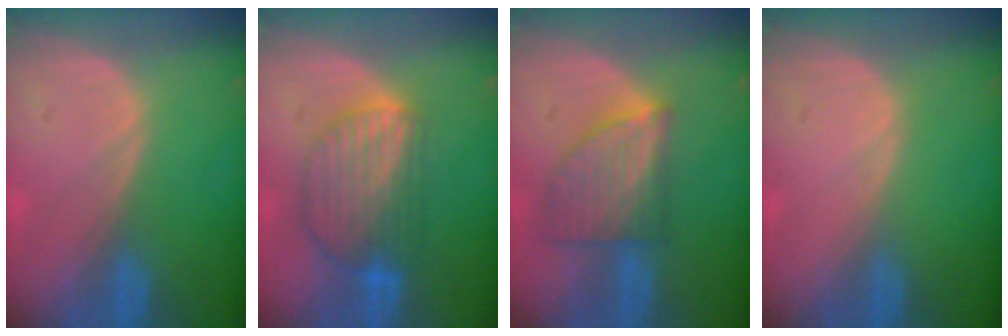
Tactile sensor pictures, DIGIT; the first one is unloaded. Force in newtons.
{"total": 8.5, "press": 7.6, "slide": 3.9}
{"total": 7.2, "press": 6.6, "slide": 2.8}
{"total": 0.0}